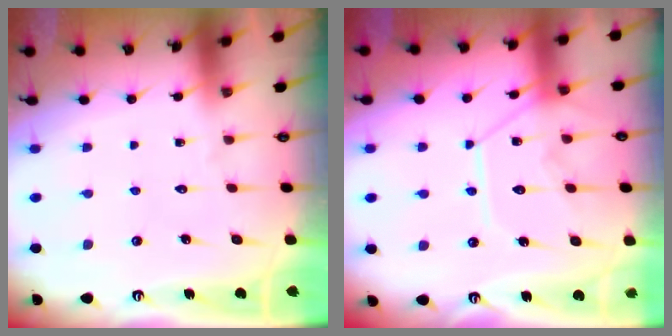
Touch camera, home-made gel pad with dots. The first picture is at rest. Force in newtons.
{"total": 13.8, "press": 13.8, "slide": 1.5}